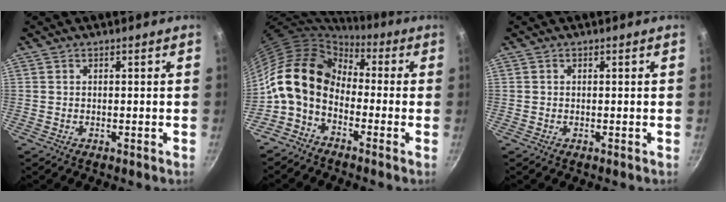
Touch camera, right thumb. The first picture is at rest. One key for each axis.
{"total": 13.1, "fx": -0.8, "fy": 9.3, "fz": 9.2, "tx": -0.152, "ty": 0.033, "tz": -0.035}
{"total": 0.0}